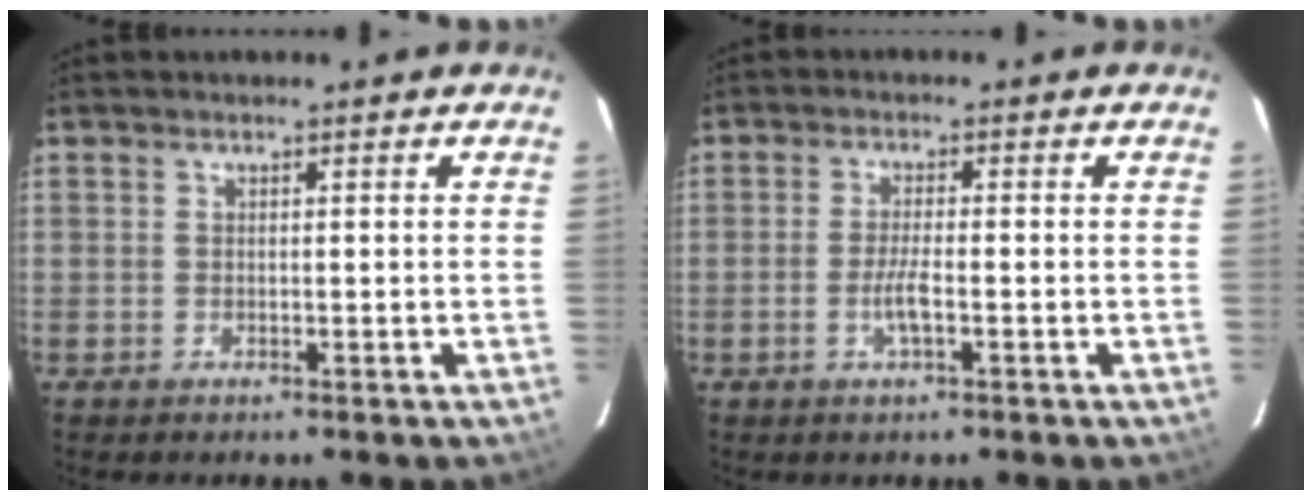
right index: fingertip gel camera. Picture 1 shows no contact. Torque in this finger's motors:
{"motor_torque": [0.15, 0.00, 0.07, 0.03]}